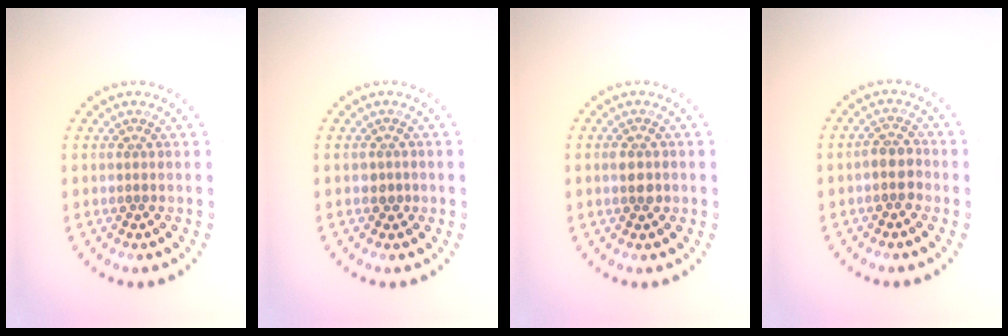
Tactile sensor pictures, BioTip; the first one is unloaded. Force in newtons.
{"total": 0.9, "press": 0.8, "slide": 0.5}
{"total": 1.4, "press": 1.4, "slide": 0.2}
{"total": 2.0, "press": 1.8, "slide": 0.9}